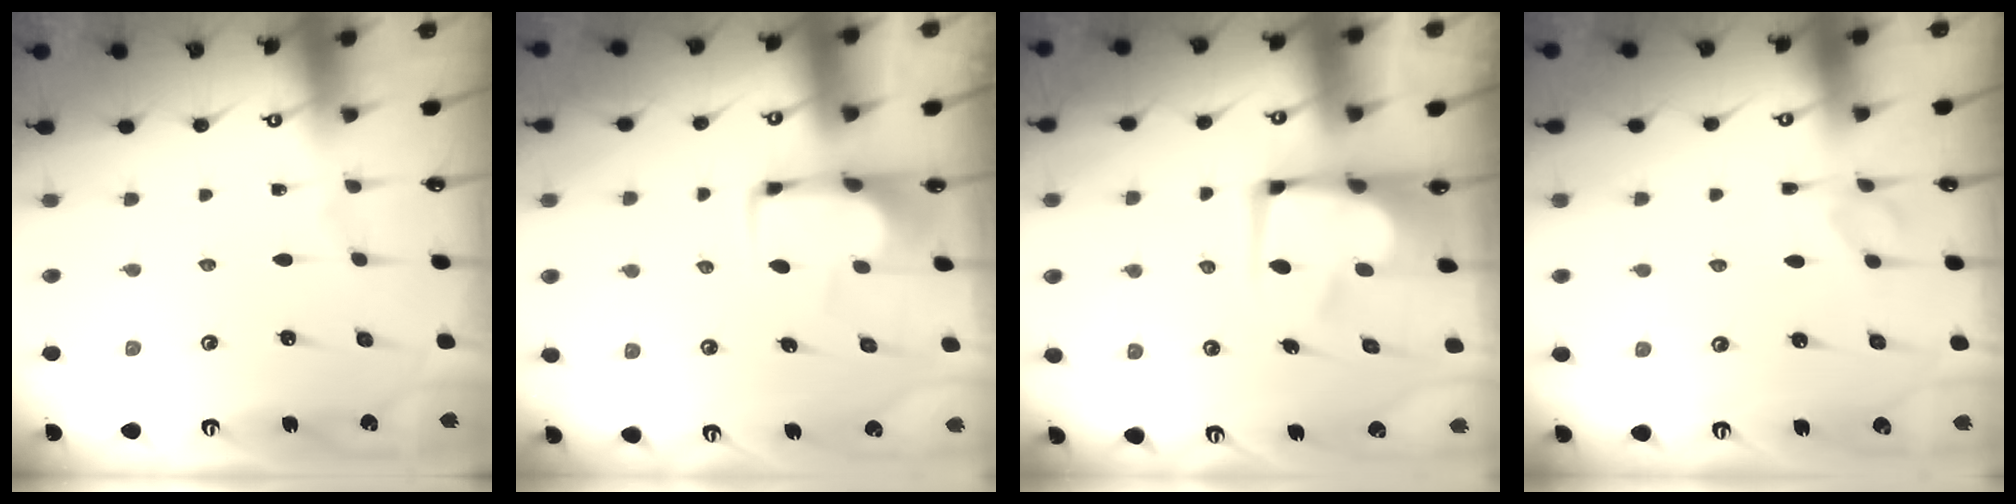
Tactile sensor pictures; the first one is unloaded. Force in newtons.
{"total": 1.8, "press": 1.8, "slide": 0.5}
{"total": 3.4, "press": 3.2, "slide": 1.2}
{"total": 1.9, "press": 1.7, "slide": 0.8}